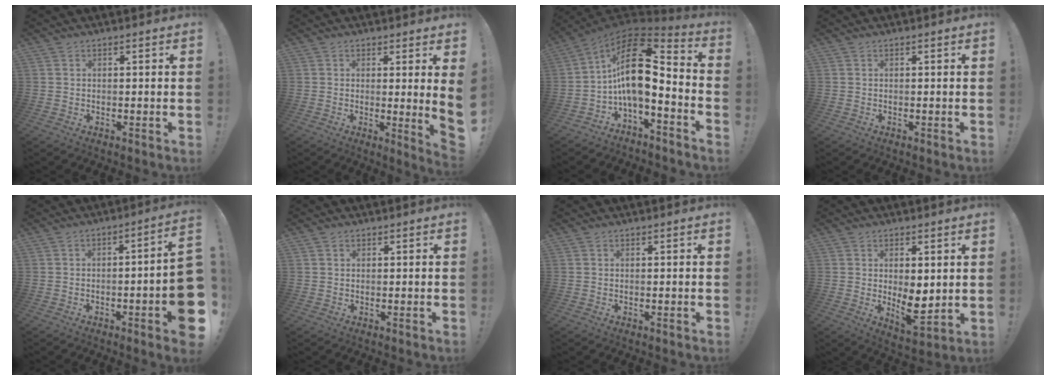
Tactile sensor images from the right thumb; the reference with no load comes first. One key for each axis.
{"total": 4.8, "fx": 1.4, "fy": -0.7, "fz": 4.6, "tx": -0.057, "ty": -0.025, "tz": 0.021}
{"total": 17.2, "fx": 2.0, "fy": 8.2, "fz": 15.0, "tx": -0.265, "ty": -0.009, "tz": 0.036}
{"total": 0.0}
{"total": 11.4, "fx": -3.0, "fy": 1.0, "fz": 11.0, "tx": -0.143, "ty": -0.002, "tz": -0.041}
{"total": 0.7, "fx": 0.5, "fy": 0.6, "fz": 0.1, "tx": 0.005, "ty": -0.001, "tz": 0.007}
{"total": 0.0}
{"total": 7.7, "fx": -0.1, "fy": 3.6, "fz": 6.8, "tx": -0.093, "ty": -0.016, "tz": 0.003}